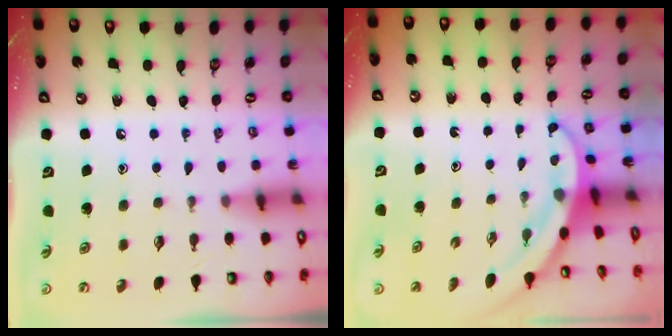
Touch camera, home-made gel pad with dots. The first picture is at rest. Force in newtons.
{"total": 3.3, "press": 3.3, "slide": 0.1}